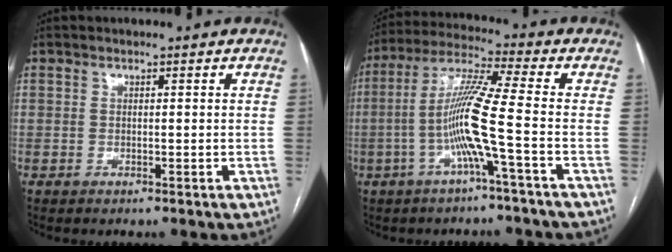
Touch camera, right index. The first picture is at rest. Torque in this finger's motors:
{"motor_torque": [2.01, -0.13, 1.02, 0.18]}